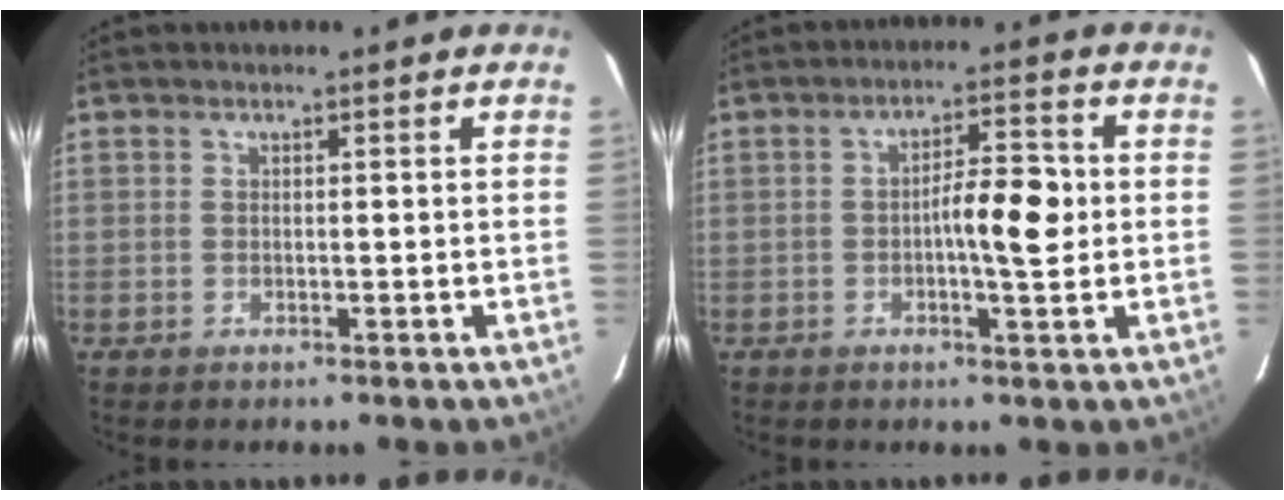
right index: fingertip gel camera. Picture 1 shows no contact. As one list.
[{"total": 6.4, "force": [-0.4, 1.3, 6.3], "torque": [-0.100, 0.010, -0.007]}]